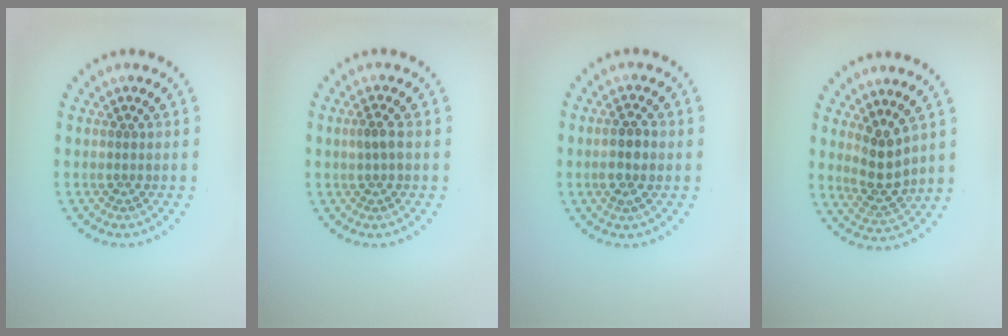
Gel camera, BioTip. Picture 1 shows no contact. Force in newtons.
{"total": 1.2, "press": 1.2, "slide": 0.3}
{"total": 2.5, "press": 2.5, "slide": 0.6}
{"total": 3.4, "press": 2.9, "slide": 1.6}